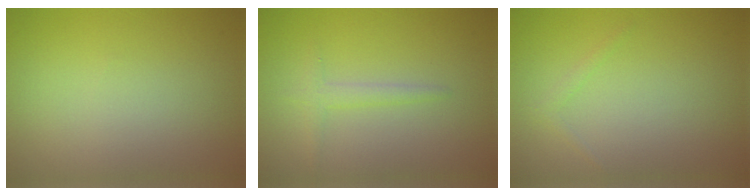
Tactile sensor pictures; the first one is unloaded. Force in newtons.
{"total": 1.5, "press": 1.5, "slide": 0.1}
{"total": 0.6, "press": 0.6, "slide": 0.1}